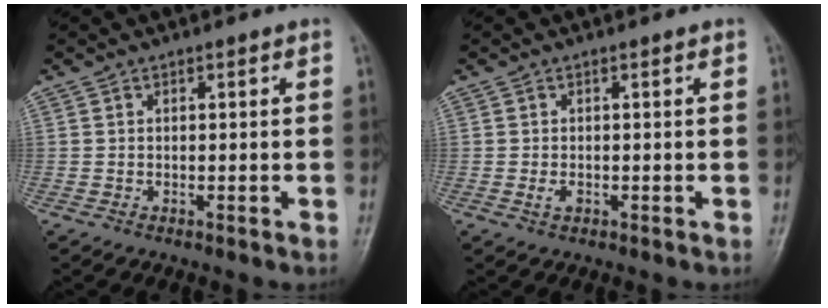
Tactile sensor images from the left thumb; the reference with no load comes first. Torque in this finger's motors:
{"motor_torque": [-0.07, 0.12, 0.33, 0.07, 0.02]}